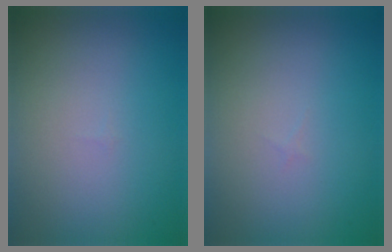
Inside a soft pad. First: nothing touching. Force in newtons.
{"total": 0.0}